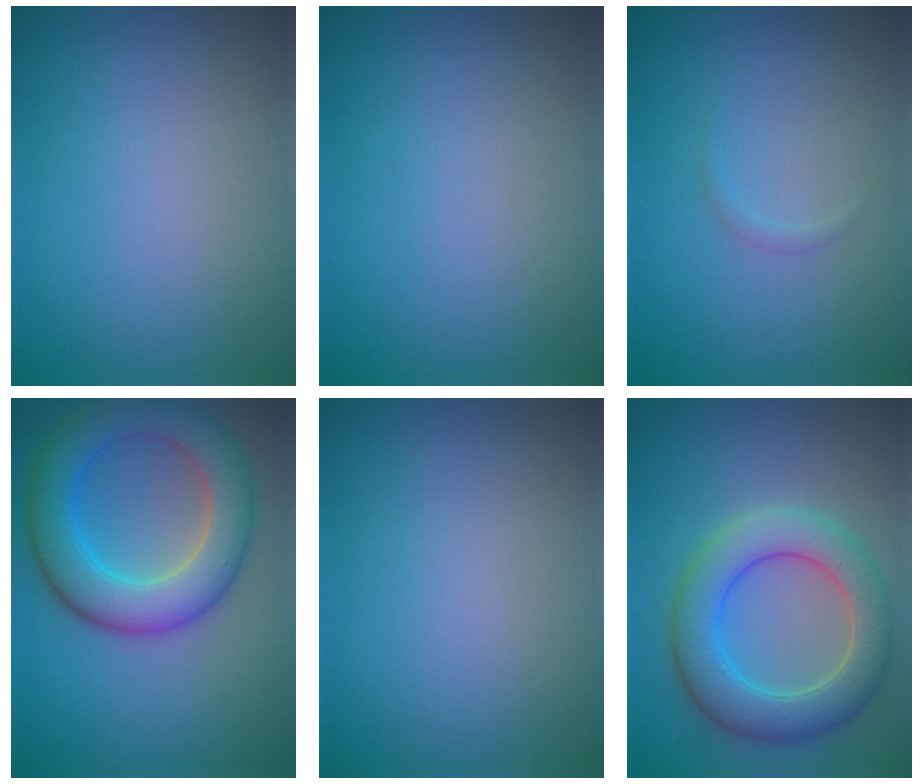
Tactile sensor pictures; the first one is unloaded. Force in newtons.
{"total": 0.0}
{"total": 0.5, "press": 0.5, "slide": 0.1}
{"total": 7.7, "press": 7.7, "slide": 0.3}
{"total": 0.0}
{"total": 6.3, "press": 6.3, "slide": 0.5}